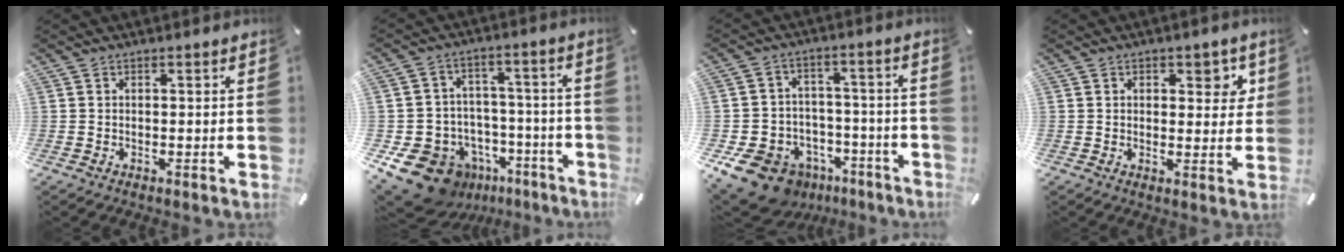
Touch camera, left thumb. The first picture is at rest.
{"total": 16.5, "force": [-9.5, 11.7, 6.7], "torque": [-0.111, 0.061, -0.147]}
{"total": 13.6, "force": [-8.4, 9.5, 5.0], "torque": [-0.088, 0.061, -0.137]}
{"total": 4.8, "force": [1.9, 3.0, 3.1], "torque": [-0.027, -0.004, 0.025]}